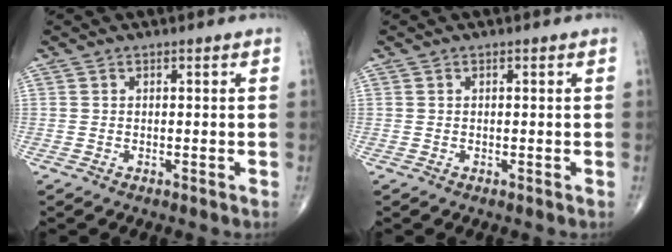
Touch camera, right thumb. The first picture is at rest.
{"total": 0.0}